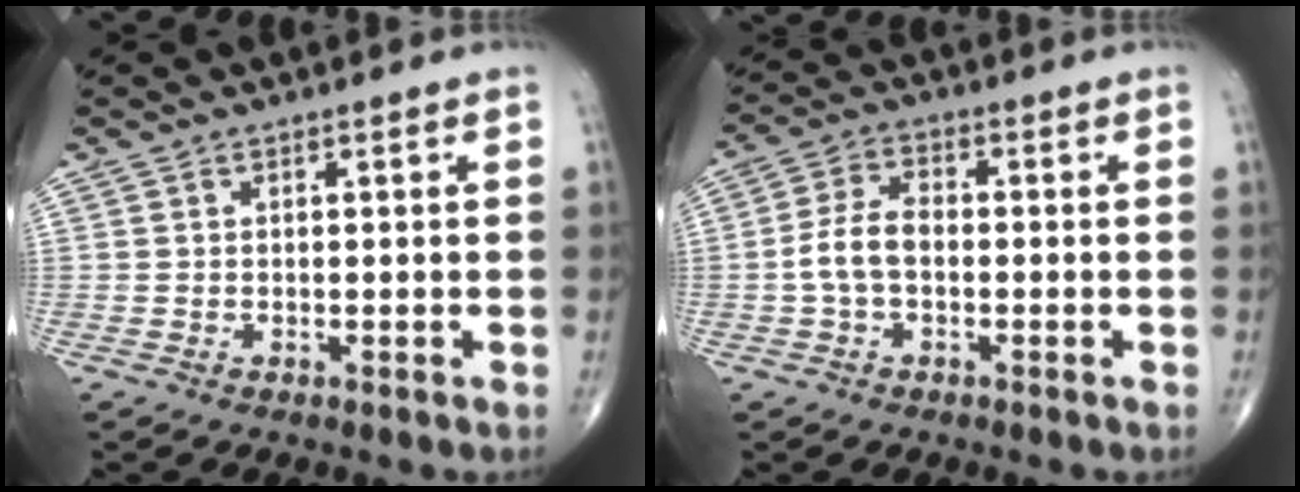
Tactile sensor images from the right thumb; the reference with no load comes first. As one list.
[{"total": 6.0, "force": [-1.0, 3.5, 4.8], "torque": [-0.097, 0.023, -0.025]}]